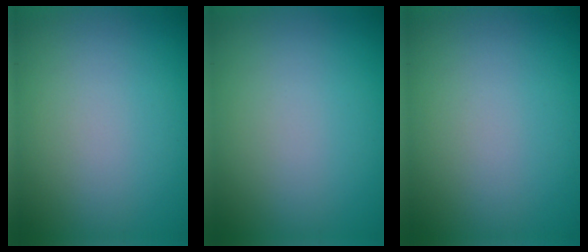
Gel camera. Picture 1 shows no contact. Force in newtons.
{"total": 0.0}
{"total": 0.0}